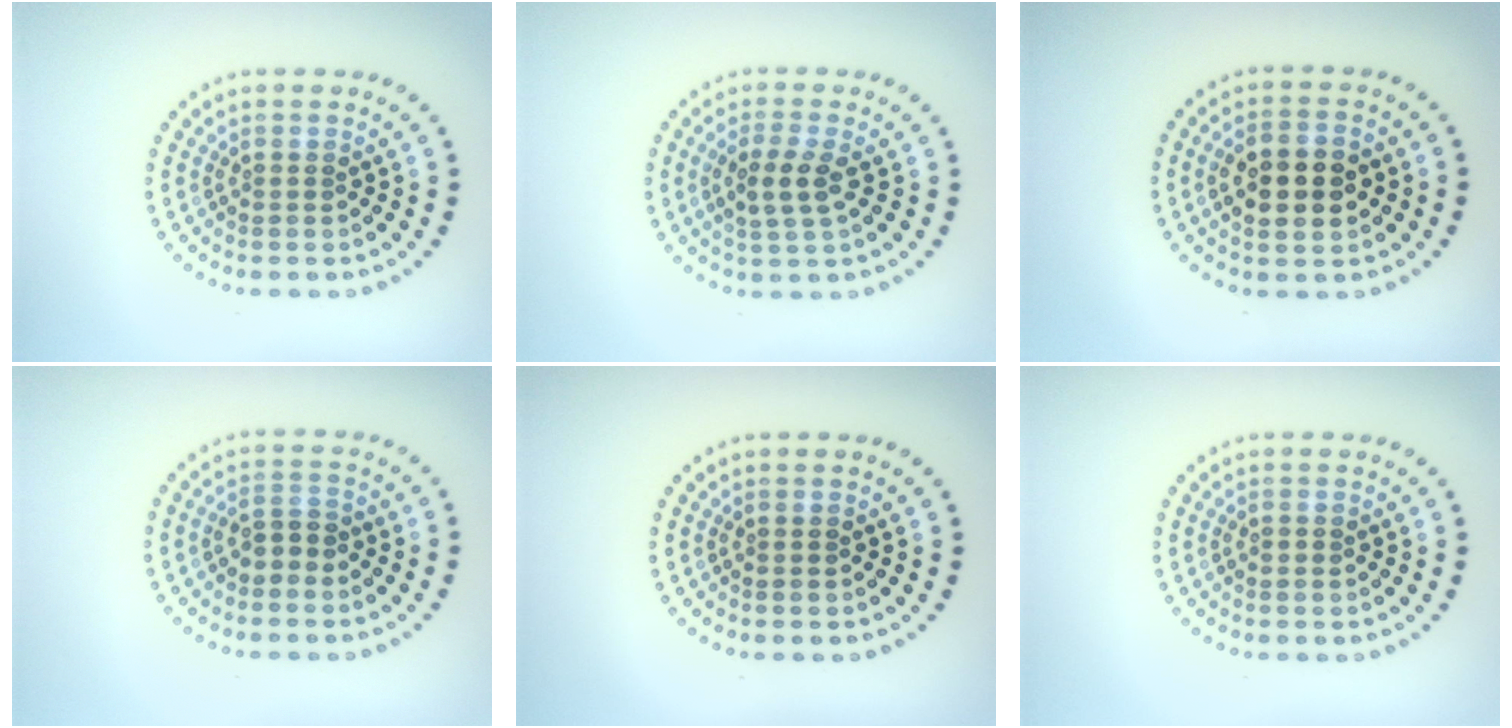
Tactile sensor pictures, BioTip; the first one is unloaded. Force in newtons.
{"total": 2.7, "press": 2.5, "slide": 1.0}
{"total": 5.0, "press": 5.0, "slide": 0.2}
{"total": 1.9, "press": 1.8, "slide": 0.8}
{"total": 0.0}
{"total": 0.7, "press": 0.7, "slide": 0.1}